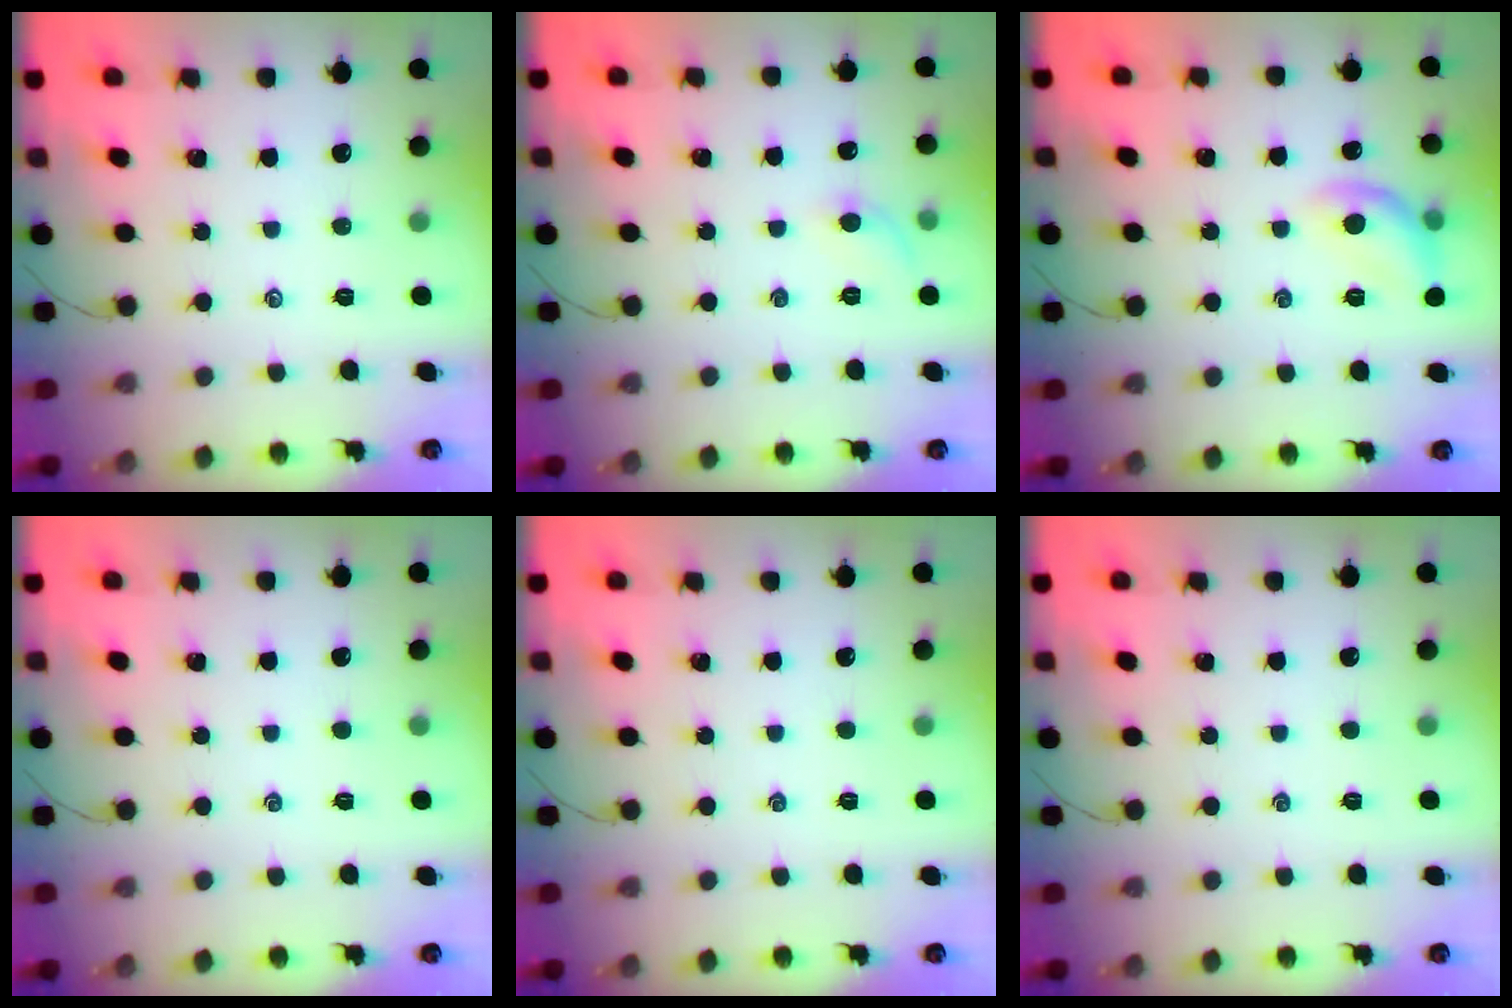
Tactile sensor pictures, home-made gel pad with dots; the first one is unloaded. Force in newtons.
{"total": 5.0, "press": 4.7, "slide": 1.7}
{"total": 10.4, "press": 10.4, "slide": 0.7}
{"total": 1.1, "press": 0.9, "slide": 0.5}
{"total": 0.0}
{"total": 0.0}